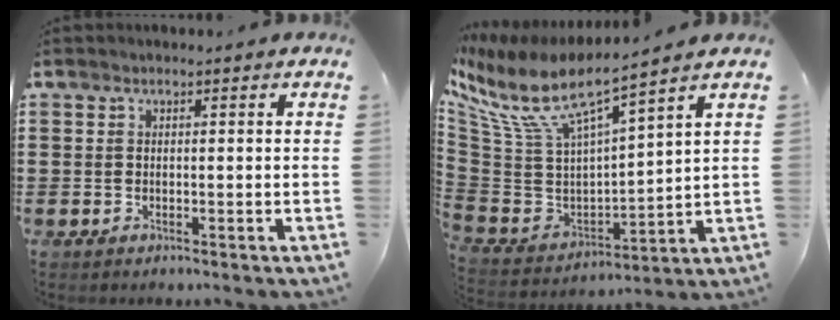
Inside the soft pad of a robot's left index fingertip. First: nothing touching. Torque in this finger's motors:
{"motor_torque": [2.14, 0.00, 0.25, 0.21]}